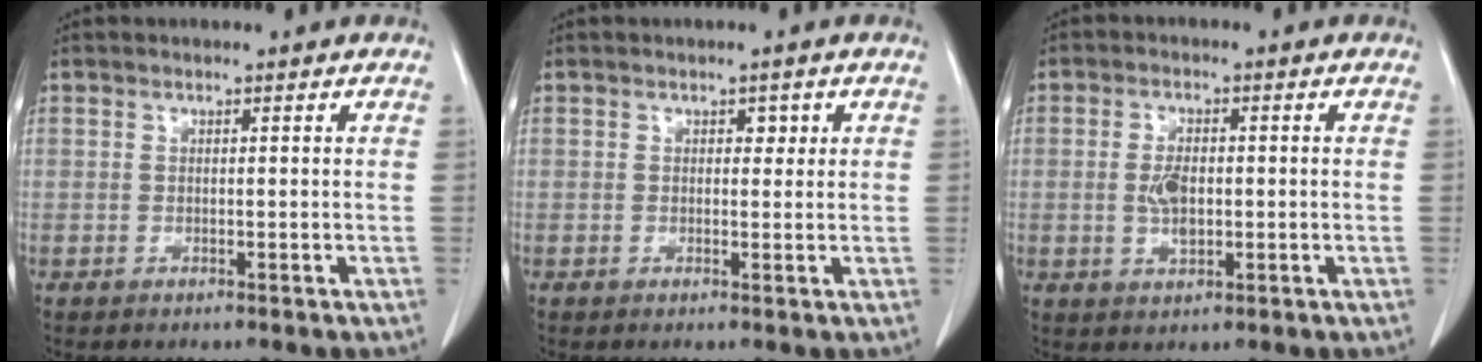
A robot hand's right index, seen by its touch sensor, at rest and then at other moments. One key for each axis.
{"total": 1.3, "fx": 0.5, "fy": 0.9, "fz": 0.8, "tx": -0.006, "ty": 0.001, "tz": 0.005}
{"total": 4.3, "fx": -0.3, "fy": 1.9, "fz": 3.8, "tx": -0.077, "ty": 0.000, "tz": -0.003}